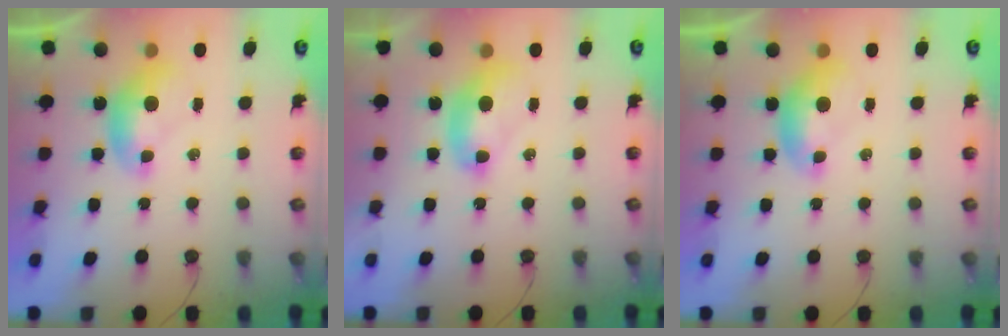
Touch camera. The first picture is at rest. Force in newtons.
{"total": 2.7, "press": 2.7, "slide": 0.1}
{"total": 0.0}